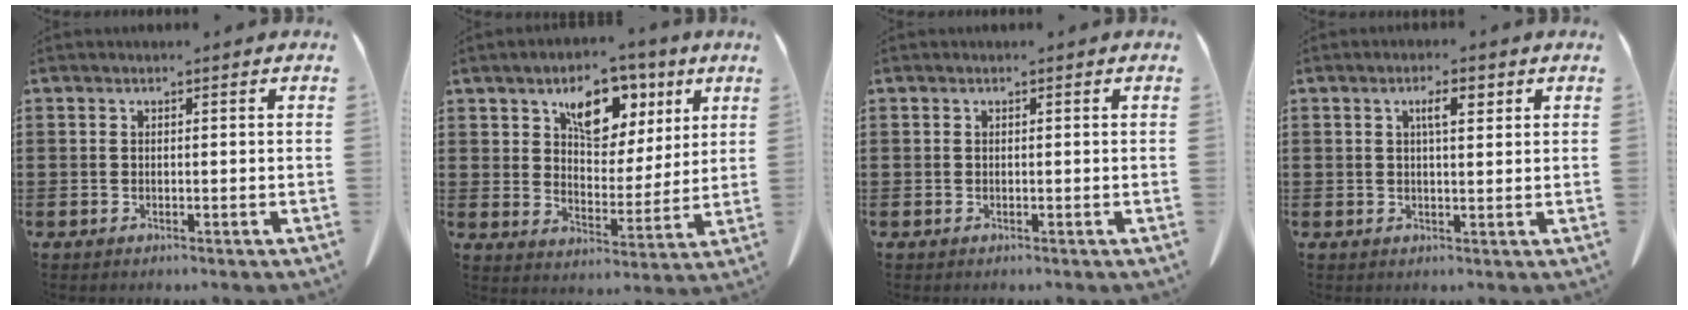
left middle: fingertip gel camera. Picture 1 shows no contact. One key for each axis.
{"total": 9.2, "fx": 5.3, "fy": 5.3, "fz": 5.4, "tx": -0.098, "ty": -0.004, "tz": 0.088}
{"total": 0.0}
{"total": 3.3, "fx": 1.4, "fy": 0.9, "fz": 2.9, "tx": -0.051, "ty": 0.005, "tz": 0.019}